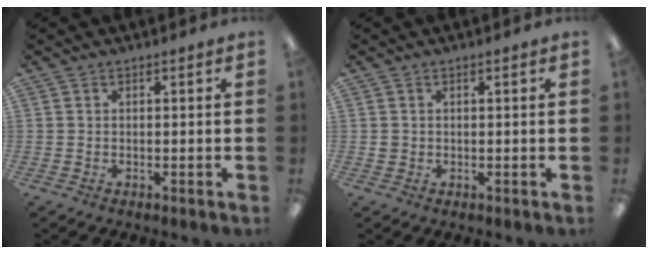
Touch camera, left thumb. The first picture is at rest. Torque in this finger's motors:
{"motor_torque": [-0.27, 0.43, 0.24, -0.16, -0.02]}